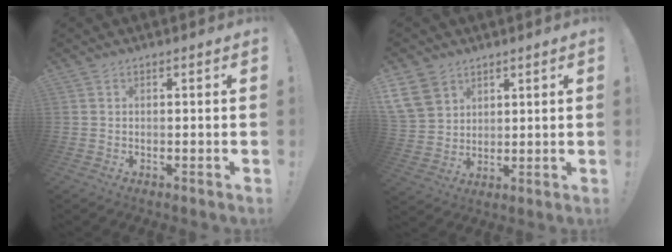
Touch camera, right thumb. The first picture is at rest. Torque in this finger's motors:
{"motor_torque": [-0.55, 1.16, 0.39, 0.68, 0.06]}